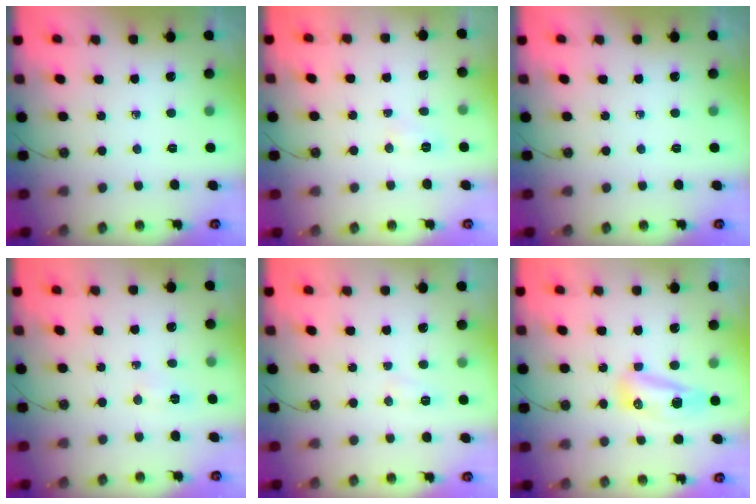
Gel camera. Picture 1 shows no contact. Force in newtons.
{"total": 5.5, "press": 5.5, "slide": 0.6}
{"total": 0.0}
{"total": 2.9, "press": 2.7, "slide": 1.0}
{"total": 4.6, "press": 4.6, "slide": 0.5}
{"total": 8.4, "press": 8.2, "slide": 2.0}